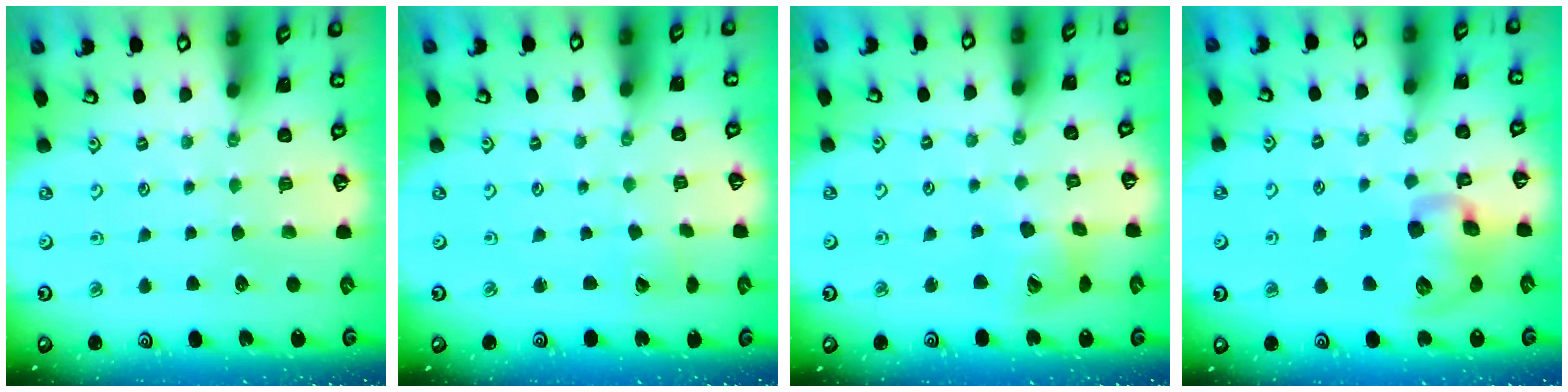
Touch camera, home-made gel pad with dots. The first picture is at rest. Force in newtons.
{"total": 2.4, "press": 2.4, "slide": 0.2}
{"total": 11.7, "press": 11.6, "slide": 1.6}
{"total": 13.0, "press": 12.8, "slide": 2.0}